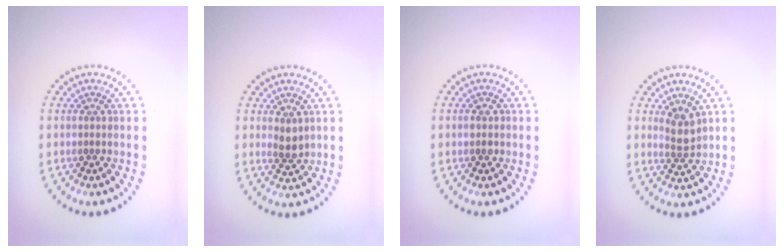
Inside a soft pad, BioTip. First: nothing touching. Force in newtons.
{"total": 1.6, "press": 1.5, "slide": 0.5}
{"total": 1.2, "press": 1.2, "slide": 0.1}
{"total": 2.1, "press": 1.7, "slide": 1.2}